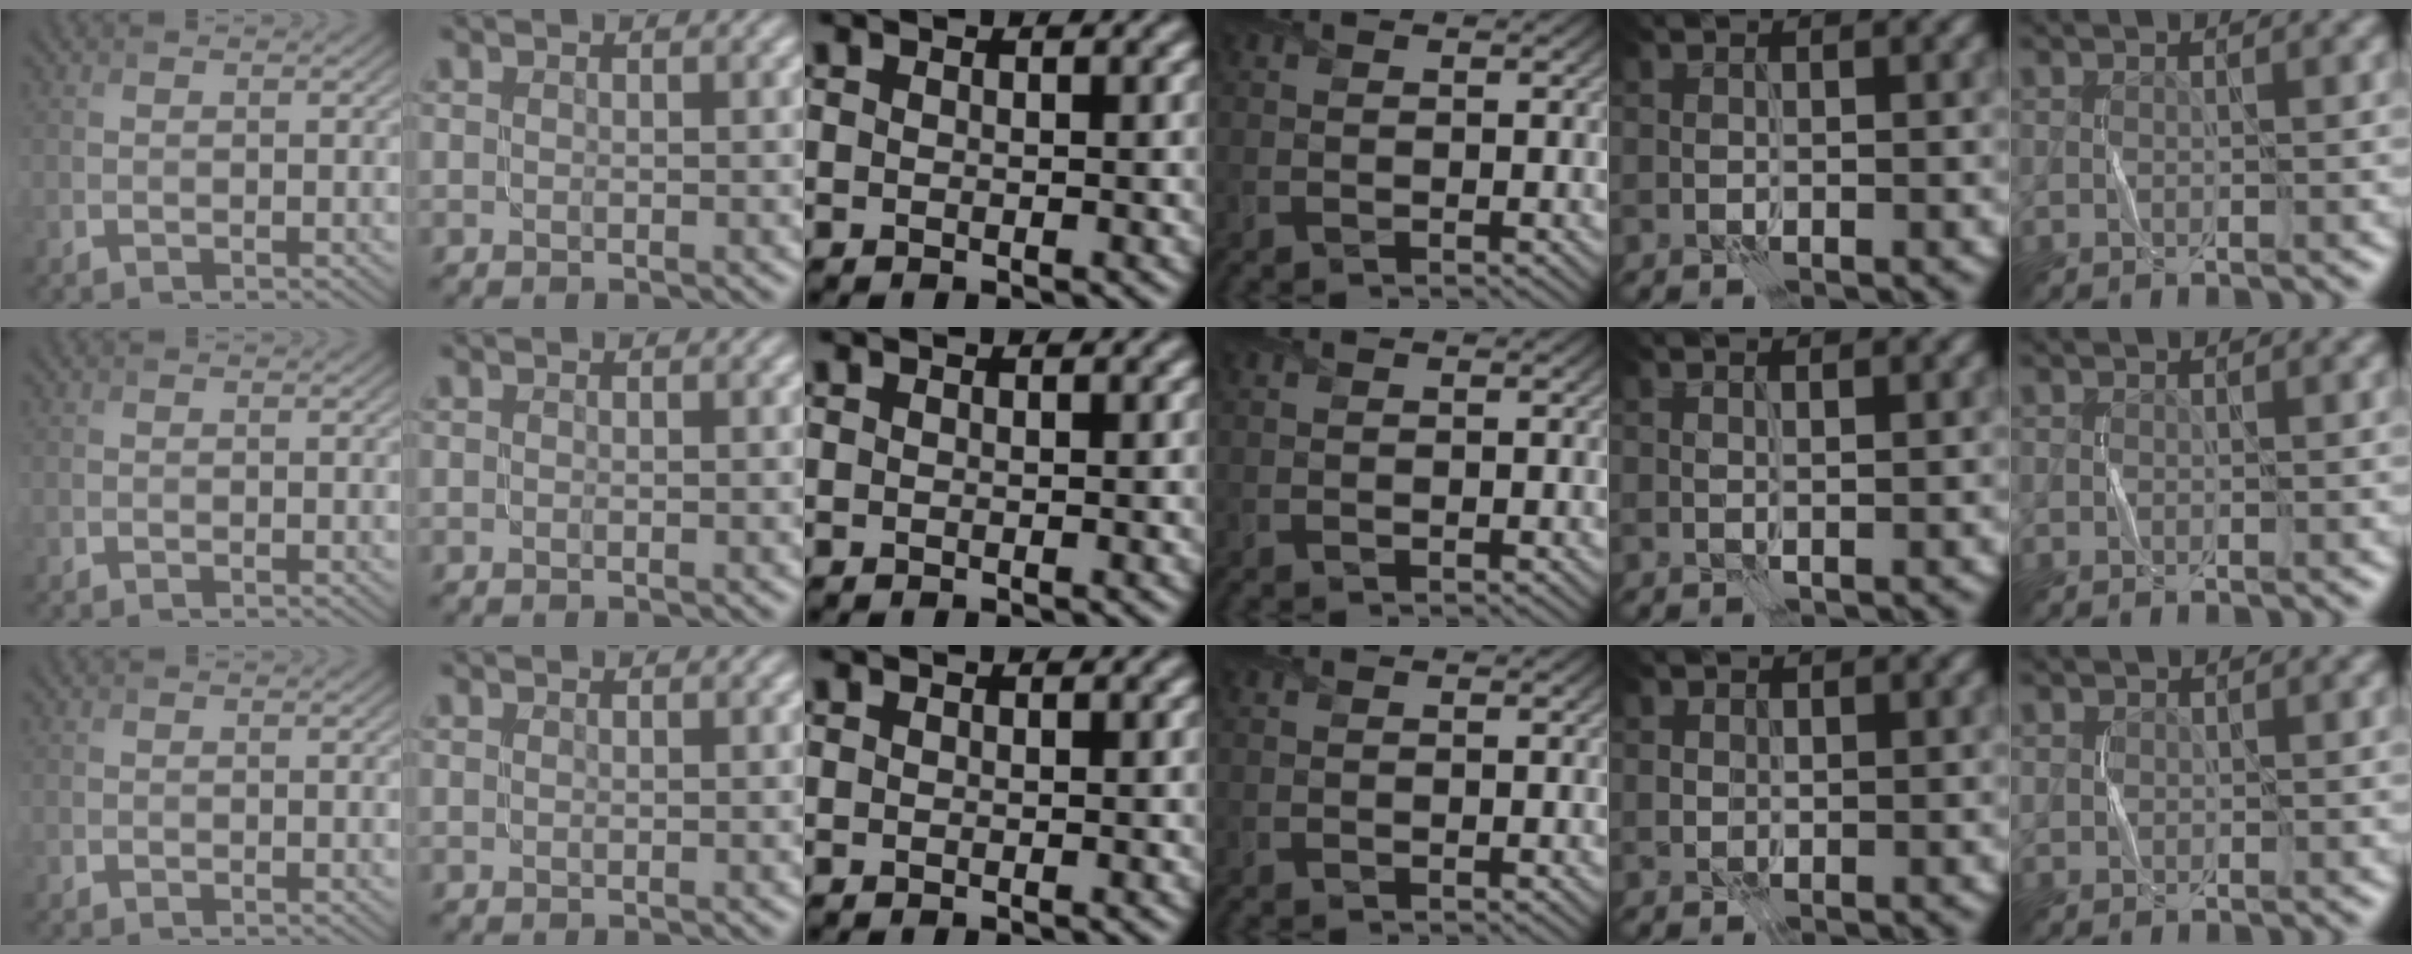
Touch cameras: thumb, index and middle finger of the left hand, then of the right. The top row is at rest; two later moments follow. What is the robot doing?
{"motion": "fold", "object": "shorts"}